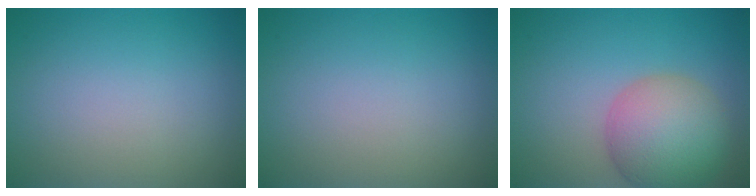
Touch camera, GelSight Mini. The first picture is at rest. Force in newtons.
{"total": 0.0}
{"total": 7.3, "press": 7.3, "slide": 0.4}